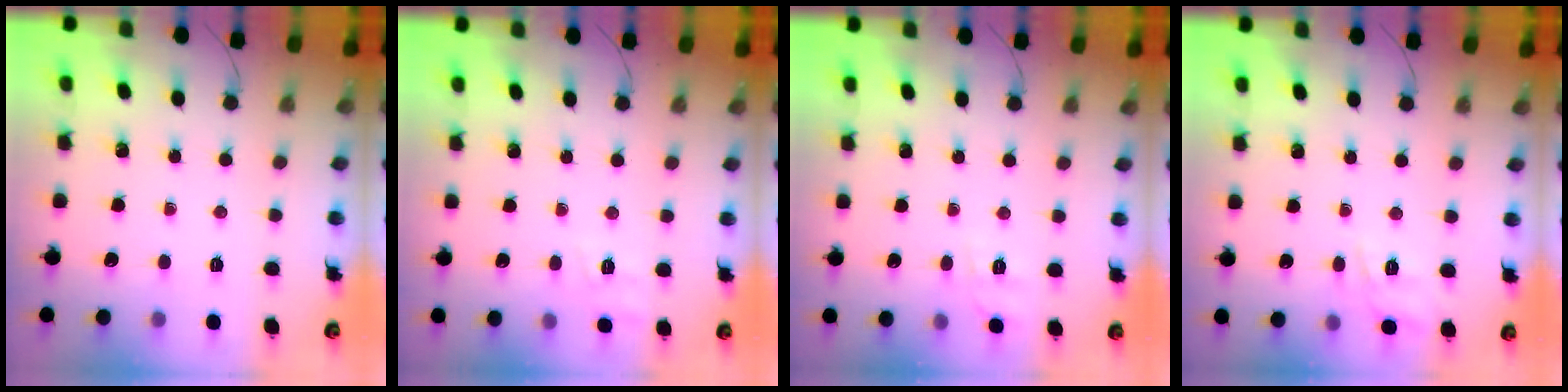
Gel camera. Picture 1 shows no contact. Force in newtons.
{"total": 8.7, "press": 8.5, "slide": 1.9}
{"total": 5.3, "press": 4.8, "slide": 2.2}
{"total": 2.8, "press": 2.2, "slide": 1.7}